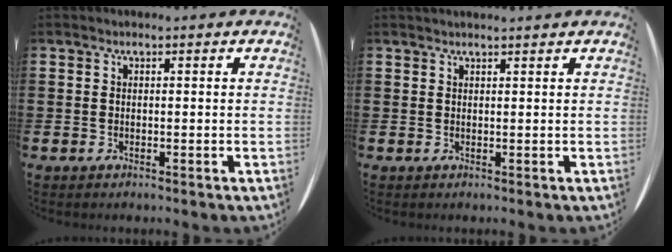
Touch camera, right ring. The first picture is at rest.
{"total": 0.7, "force": [0.7, -0.2, 0.0], "torque": [0.002, -0.001, 0.013]}